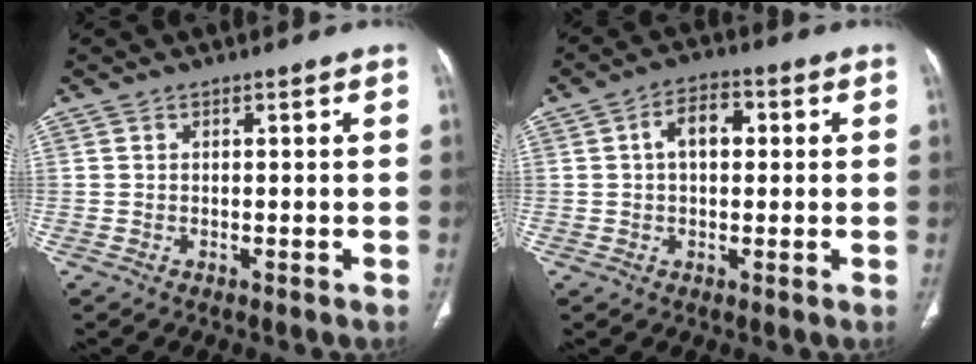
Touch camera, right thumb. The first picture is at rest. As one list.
[{"total": 6.3, "force": [1.1, 3.9, 4.9], "torque": [-0.074, 0.018, 0.012]}]